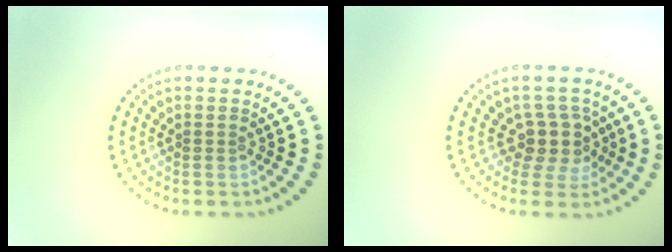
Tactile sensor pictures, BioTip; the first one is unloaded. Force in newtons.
{"total": 3.0, "press": 2.3, "slide": 1.8}